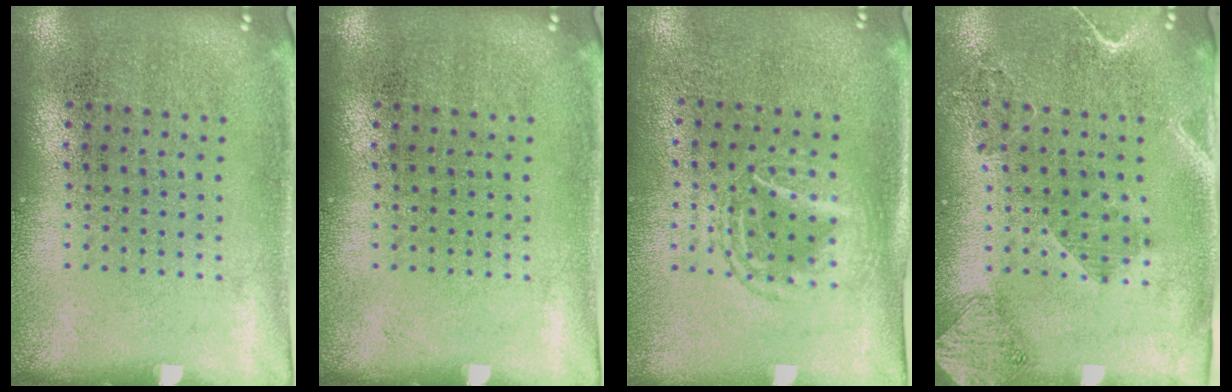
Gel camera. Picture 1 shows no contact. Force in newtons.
{"total": 0.0}
{"total": 1.4, "press": 1.3, "slide": 0.6}
{"total": 1.8, "press": 1.6, "slide": 0.8}